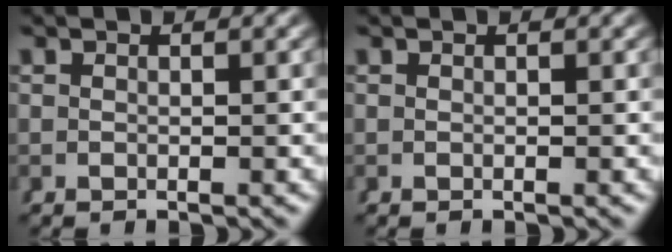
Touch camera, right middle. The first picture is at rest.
{"total": 0.0}